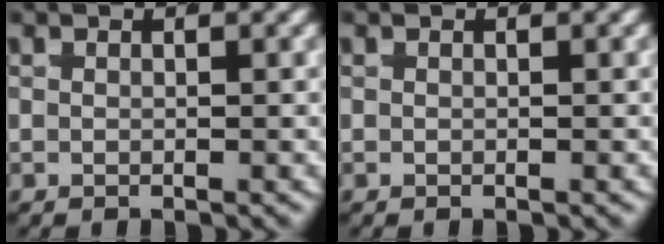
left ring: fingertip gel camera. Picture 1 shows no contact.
{"total": 0.0}